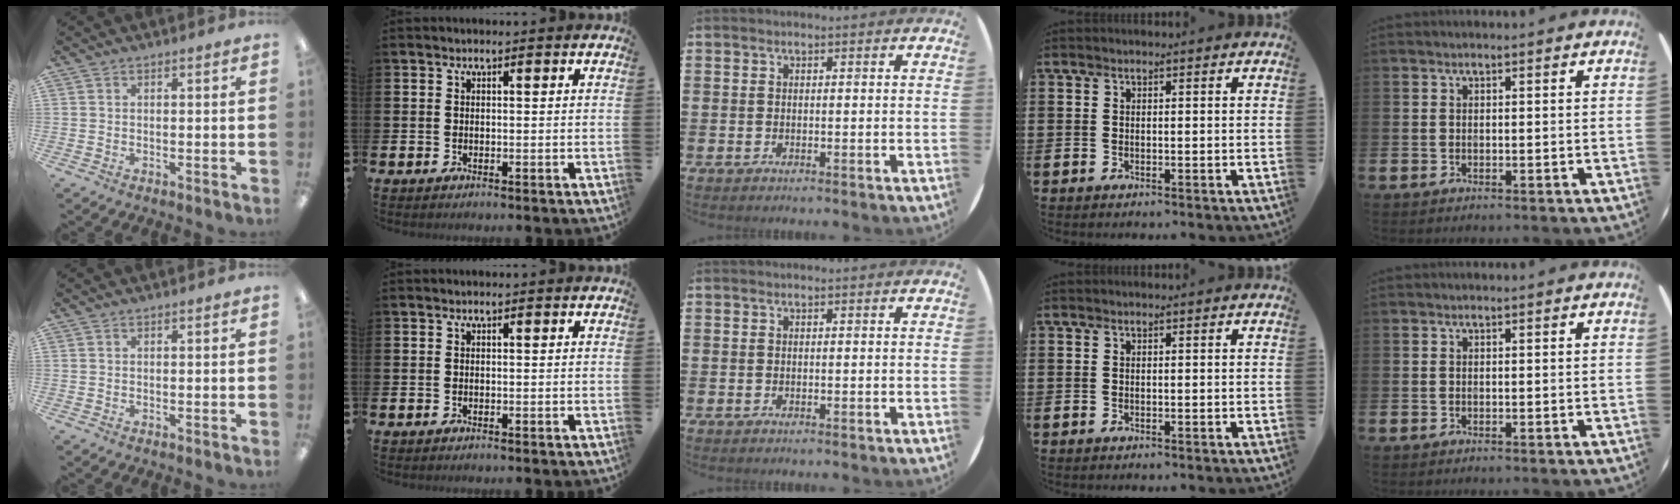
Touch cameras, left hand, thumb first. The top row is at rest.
{}